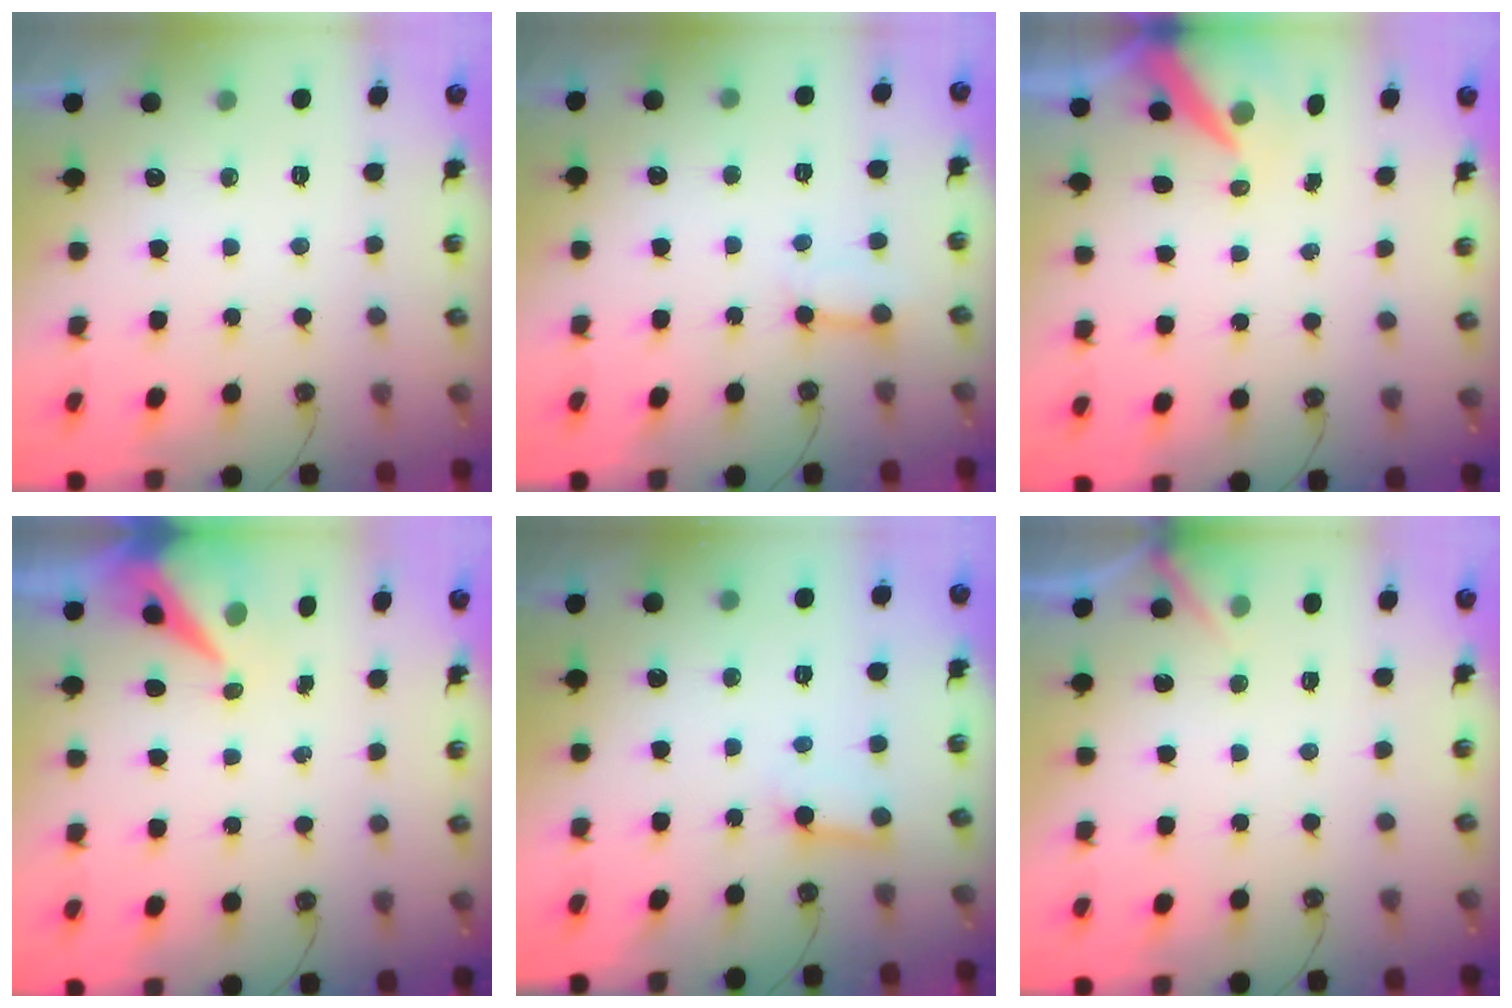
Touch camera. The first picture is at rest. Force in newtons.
{"total": 5.4, "press": 5.4, "slide": 0.7}
{"total": 7.8, "press": 7.8, "slide": 0.8}
{"total": 8.2, "press": 8.1, "slide": 0.8}
{"total": 4.0, "press": 4.0, "slide": 0.3}
{"total": 4.7, "press": 4.7, "slide": 0.2}